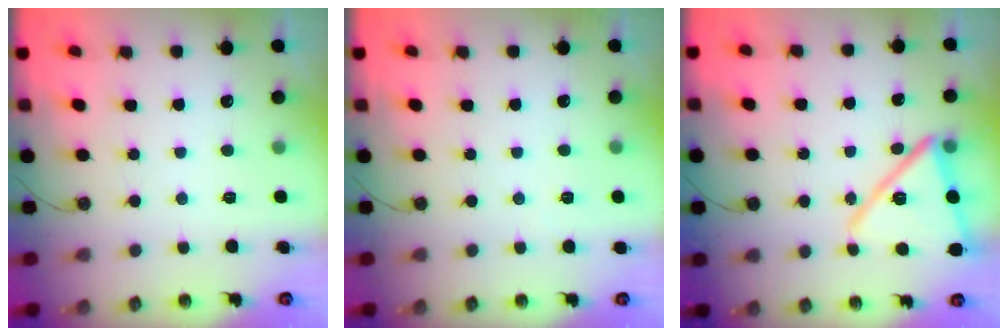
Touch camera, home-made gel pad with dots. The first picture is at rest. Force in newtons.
{"total": 2.1, "press": 1.8, "slide": 1.2}
{"total": 16.0, "press": 15.9, "slide": 1.2}